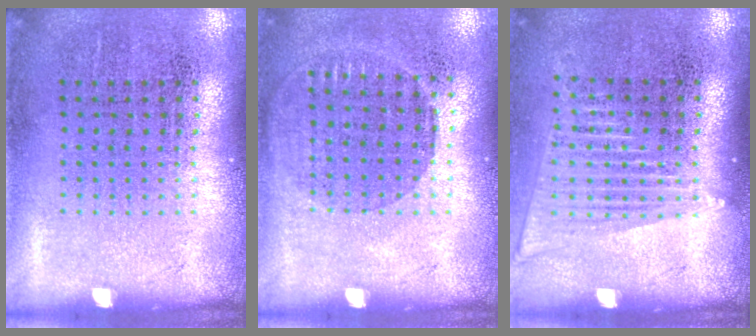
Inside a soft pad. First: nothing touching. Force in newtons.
{"total": 0.9, "press": 0.8, "slide": 0.4}
{"total": 1.6, "press": 1.4, "slide": 0.7}